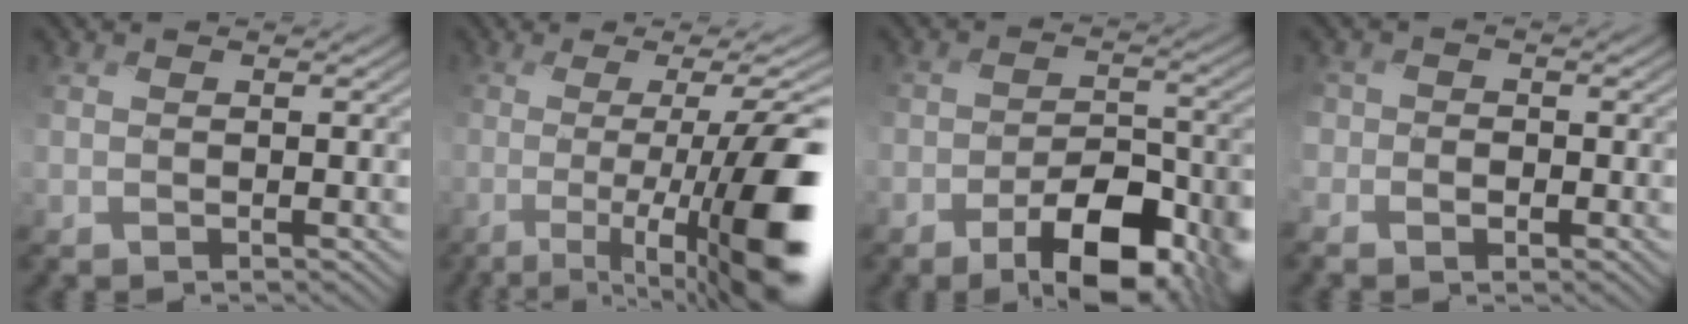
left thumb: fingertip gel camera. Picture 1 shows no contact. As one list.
[{"total": 15.7, "force": [-3.6, 4.1, 14.7], "torque": [-0.201, -0.012, -0.049]}, {"total": 11.0, "force": [-6.2, 4.8, 7.7], "torque": [-0.111, -0.004, -0.094]}, {"total": 2.8, "force": [-1.4, 2.1, 1.3], "torque": [-0.029, -0.010, -0.028]}]